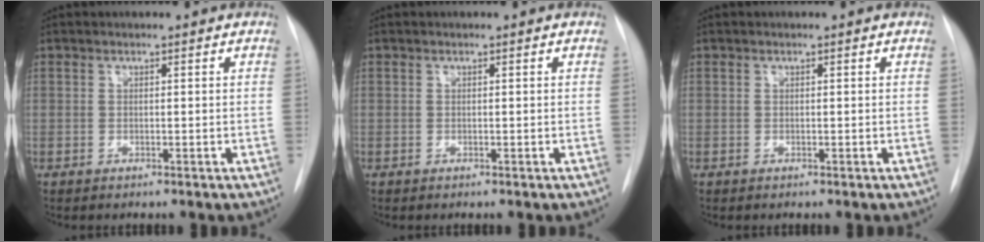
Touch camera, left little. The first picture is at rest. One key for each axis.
{"total": 0.0}
{"total": 0.0}